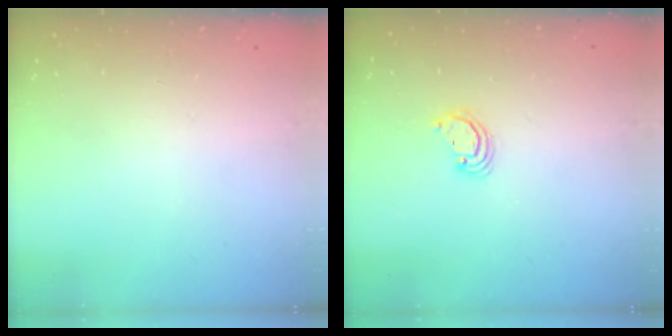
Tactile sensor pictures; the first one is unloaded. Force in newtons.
{"total": 2.7, "press": 2.7, "slide": 0.2}